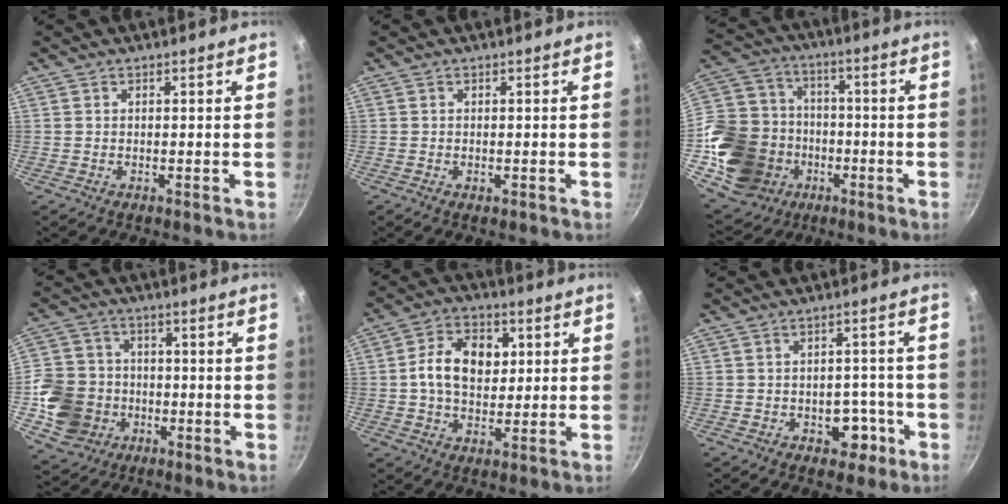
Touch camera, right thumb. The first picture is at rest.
{"total": 0.6, "force": [-0.1, 0.2, 0.5], "torque": [-0.008, -0.001, 0.001]}
{"total": 22.9, "force": [-5.7, 19.2, 11.1], "torque": [-0.227, 0.047, -0.090]}
{"total": 13.3, "force": [-3.1, 11.8, 5.2], "torque": [-0.082, 0.016, -0.052]}
{"total": 11.7, "force": [1.7, 8.1, 8.3], "torque": [-0.116, 0.007, 0.024]}
{"total": 5.9, "force": [-2.6, 4.2, 3.2], "torque": [-0.012, 0.033, -0.028]}